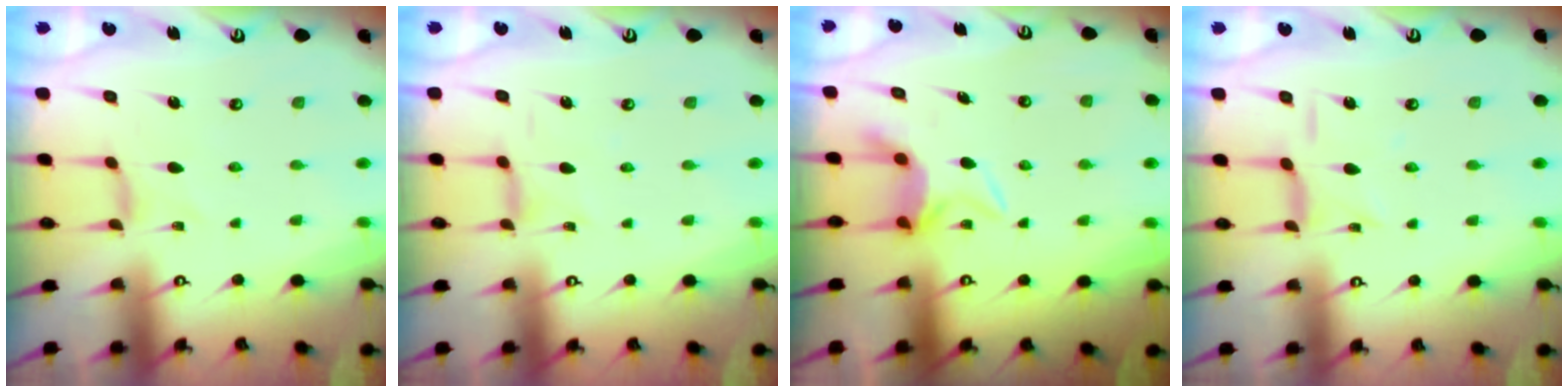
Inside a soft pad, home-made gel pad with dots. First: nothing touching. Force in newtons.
{"total": 1.7, "press": 1.7, "slide": 0.4}
{"total": 5.5, "press": 5.5, "slide": 0.3}
{"total": 4.7, "press": 4.7, "slide": 0.1}